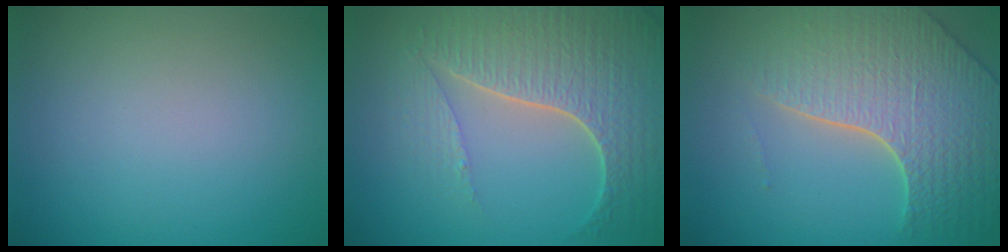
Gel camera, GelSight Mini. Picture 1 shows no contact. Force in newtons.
{"total": 7.3, "press": 5.5, "slide": 4.8}
{"total": 7.2, "press": 5.6, "slide": 4.5}